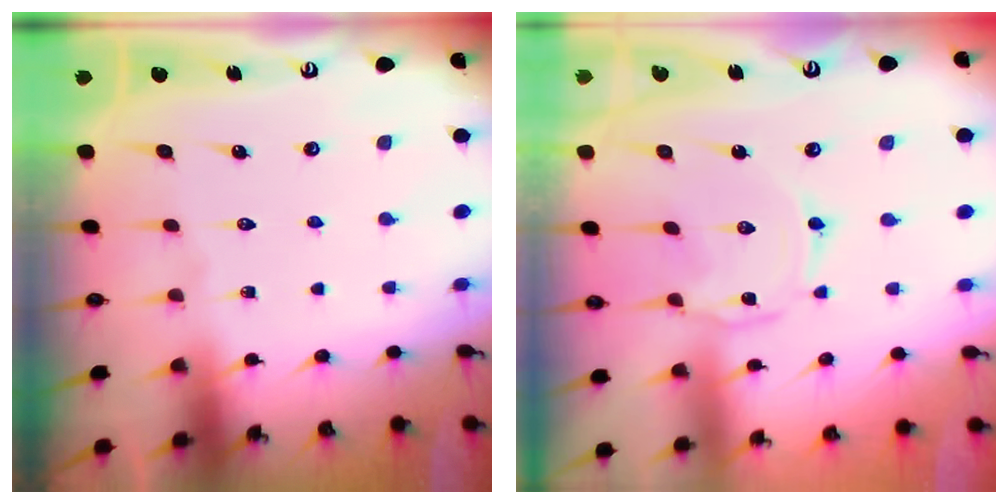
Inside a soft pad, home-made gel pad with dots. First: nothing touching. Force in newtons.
{"total": 1.3, "press": 1.3, "slide": 0.2}